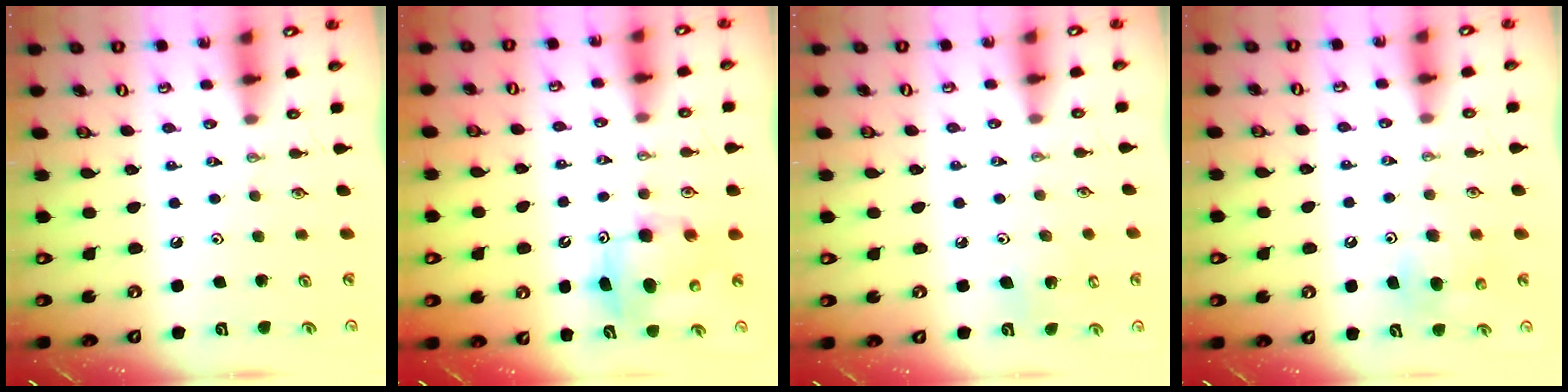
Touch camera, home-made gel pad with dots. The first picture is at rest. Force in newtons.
{"total": 7.0, "press": 6.8, "slide": 1.6}
{"total": 7.4, "press": 7.4, "slide": 0.4}
{"total": 5.2, "press": 5.1, "slide": 0.9}